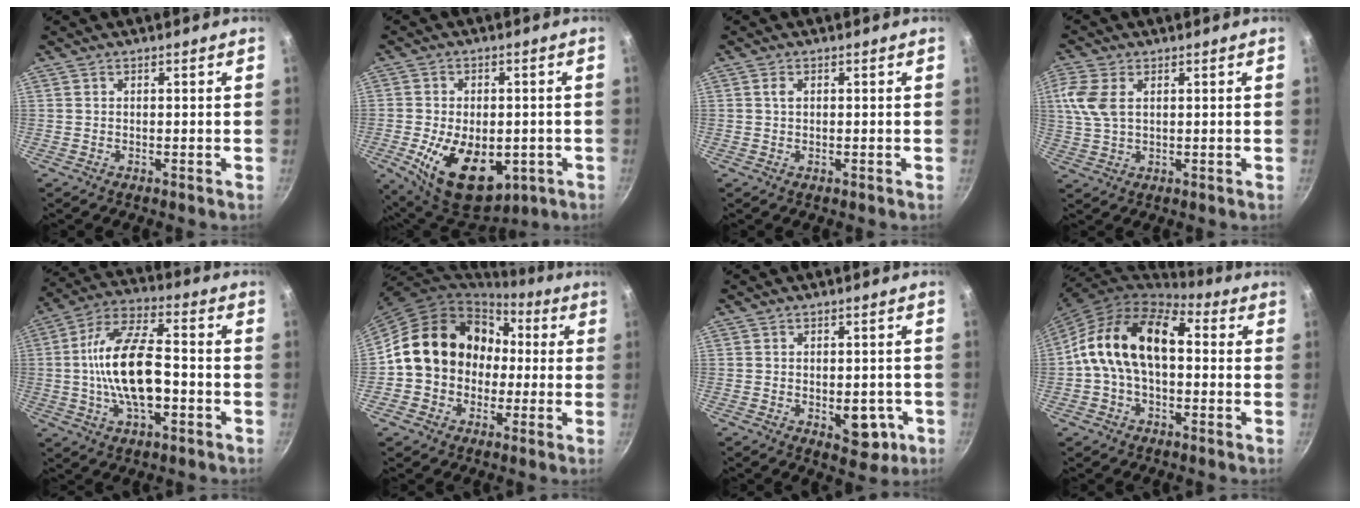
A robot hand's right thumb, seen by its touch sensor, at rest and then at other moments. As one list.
[{"total": 17.2, "force": [-4.5, 10.7, 12.8], "torque": [-0.187, -0.006, -0.052]}, {"total": 1.3, "force": [0.2, 0.7, 1.0], "torque": [-0.017, 0.002, 0.003]}, {"total": 7.4, "force": [1.9, 4.4, 5.5], "torque": [-0.124, 0.007, 0.037]}, {"total": 16.6, "force": [-2.5, 7.7, 14.5], "torque": [-0.257, 0.035, -0.055]}, {"total": 16.8, "force": [0.3, 14.4, 8.7], "torque": [-0.096, 0.049, 0.001]}, {"total": 7.2, "force": [-2.0, 4.3, 5.5], "torque": [-0.038, 0.004, -0.020]}, {"total": 15.6, "force": [0.9, 9.8, 12.1], "torque": [-0.188, 0.038, -0.002]}]